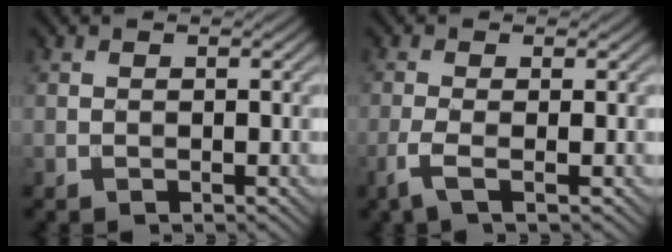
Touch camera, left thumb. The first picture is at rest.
{"total": 2.9, "force": [-1.1, 0.5, 2.6], "torque": [-0.061, 0.002, -0.035]}